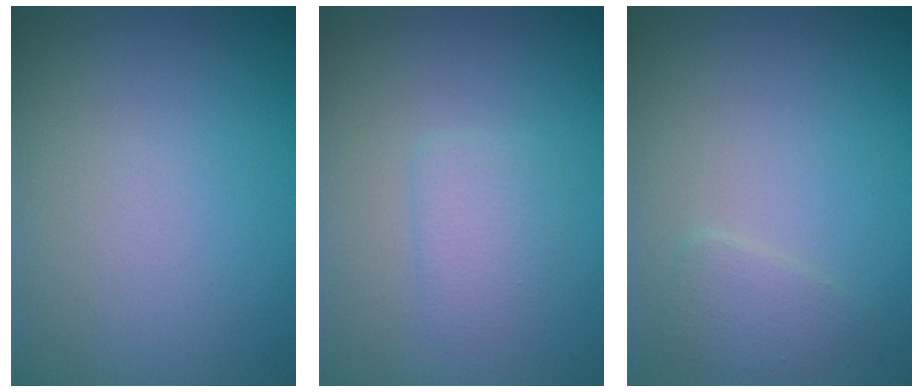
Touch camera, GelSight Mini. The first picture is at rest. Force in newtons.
{"total": 1.8, "press": 1.8, "slide": 0.1}
{"total": 1.5, "press": 1.5, "slide": 0.1}